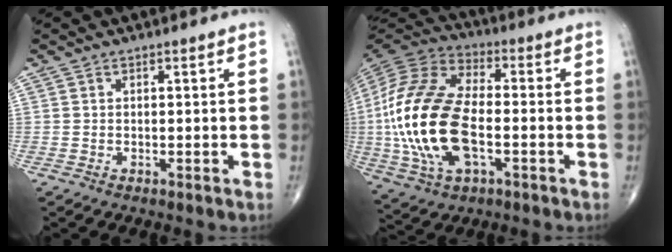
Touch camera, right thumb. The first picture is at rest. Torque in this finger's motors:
{"motor_torque": [0.14, 1.65, 2.13, -0.03, 0.84]}